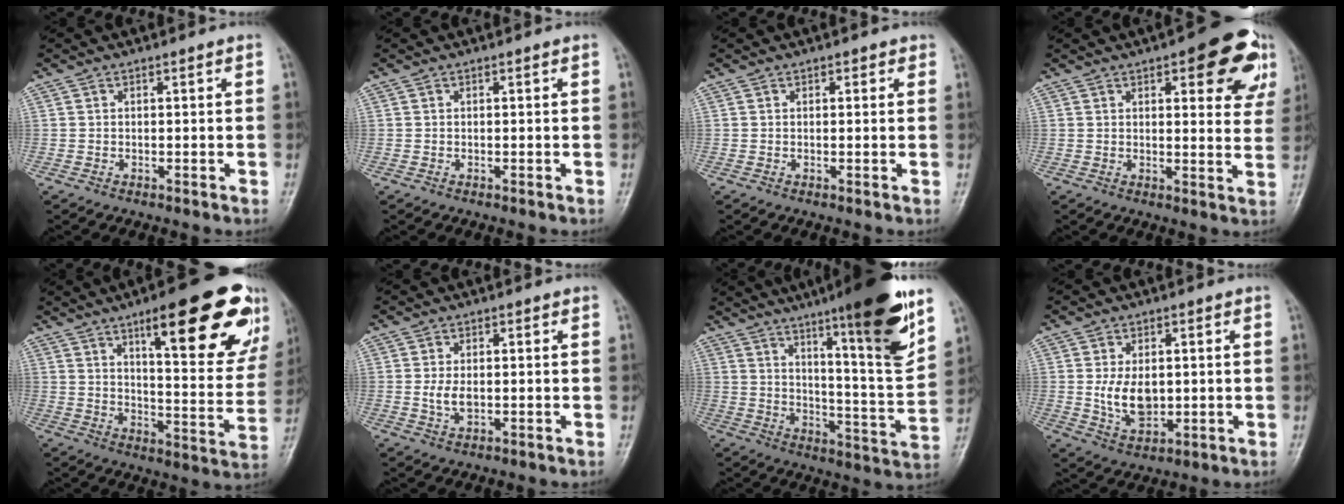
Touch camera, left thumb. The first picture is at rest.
{"total": 0.0}
{"total": 1.1, "force": [0.6, 0.7, 0.5], "torque": [0.004, -0.001, 0.003]}
{"total": 14.0, "force": [6.7, 5.2, 11.2], "torque": [-0.093, -0.022, 0.074]}
{"total": 24.4, "force": [12.8, 6.5, 19.7], "torque": [-0.234, -0.044, 0.181]}
{"total": 3.2, "force": [-0.1, 1.9, 2.5], "torque": [-0.051, -0.005, -0.003]}
{"total": 20.4, "force": [12.1, 2.3, 16.3], "torque": [-0.210, -0.064, 0.183]}
{"total": 7.3, "force": [0.3, 4.8, 5.6], "torque": [-0.087, -0.011, 0.016]}